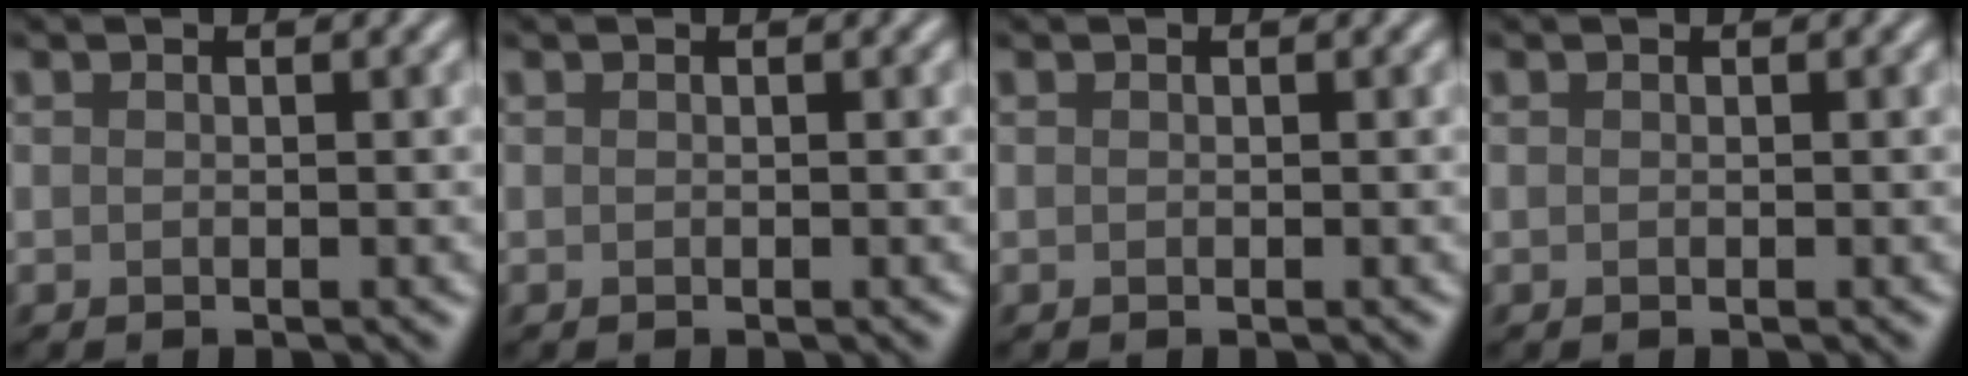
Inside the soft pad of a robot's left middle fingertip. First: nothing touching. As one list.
[{"total": 0.0}, {"total": 0.0}, {"total": 0.0}]